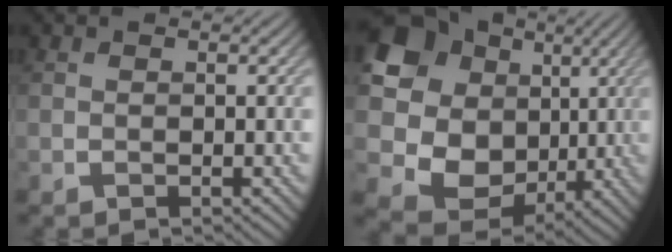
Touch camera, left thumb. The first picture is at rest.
{"total": 15.7, "force": [1.9, 13.3, 8.1], "torque": [-0.199, -0.016, 0.039]}